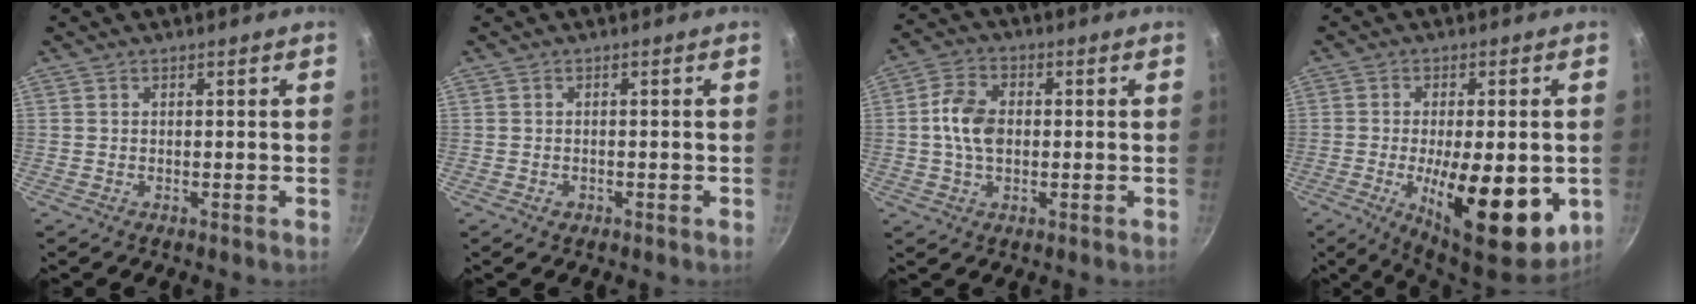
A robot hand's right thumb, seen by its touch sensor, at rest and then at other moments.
{"total": 1.0, "force": [-0.5, 0.7, 0.4], "torque": [-0.006, 0.001, -0.005]}
{"total": 7.9, "force": [0.0, 5.3, 5.9], "torque": [-0.103, 0.016, -0.006]}
{"total": 17.8, "force": [-4.1, 6.6, 16.0], "torque": [-0.219, -0.004, -0.053]}